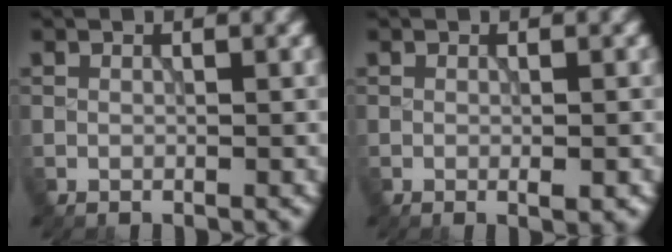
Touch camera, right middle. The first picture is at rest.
{"total": 1.1, "force": [-0.4, 0.1, 1.0], "torque": [-0.015, -0.004, -0.005]}